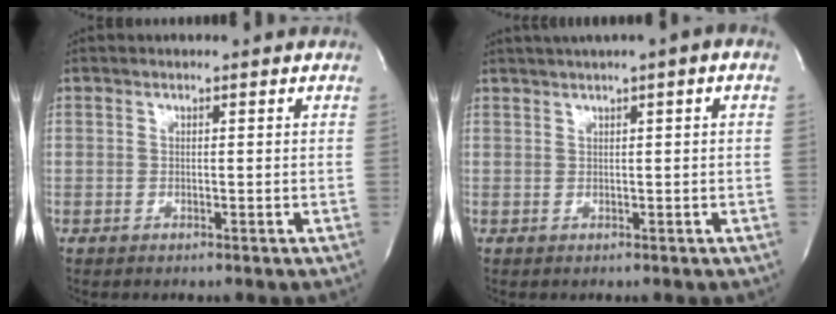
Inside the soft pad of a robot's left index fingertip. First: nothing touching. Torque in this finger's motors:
{"motor_torque": [0.40, -0.51, 0.86, 0.20]}